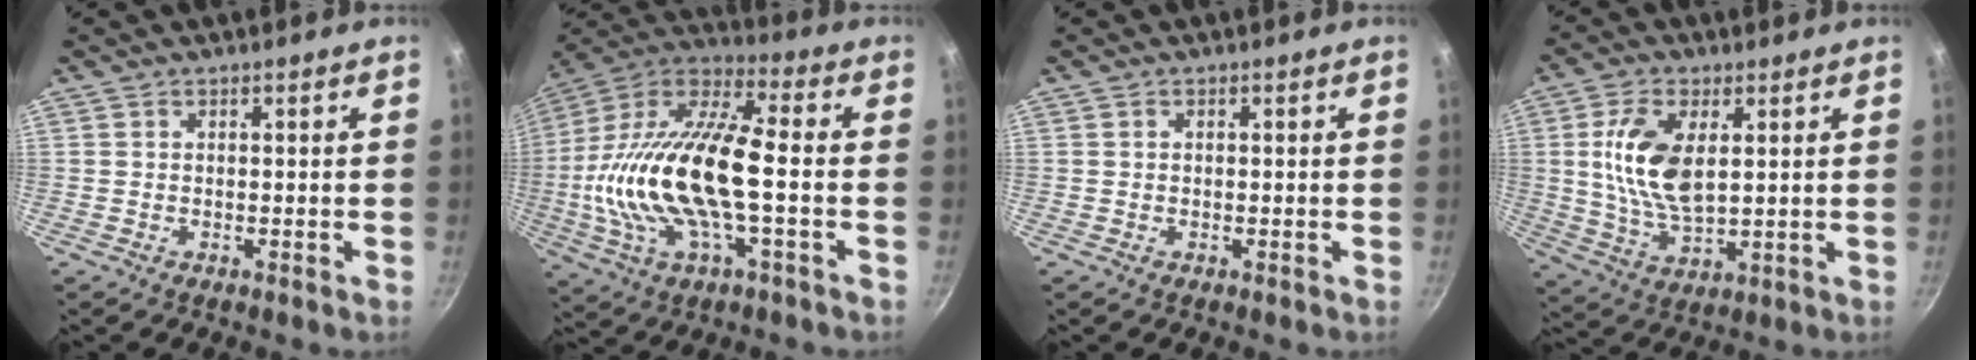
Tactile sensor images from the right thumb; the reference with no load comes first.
{"total": 23.4, "force": [-2.4, 9.2, 21.4], "torque": [-0.426, 0.030, -0.056]}
{"total": 0.0}
{"total": 12.2, "force": [2.6, 6.1, 10.2], "torque": [-0.192, -0.011, 0.055]}